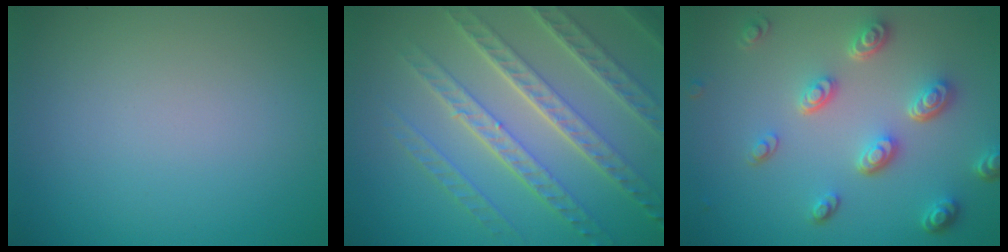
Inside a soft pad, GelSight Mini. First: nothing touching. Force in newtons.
{"total": 7.9, "press": 5.4, "slide": 5.8}
{"total": 4.8, "press": 3.6, "slide": 3.1}